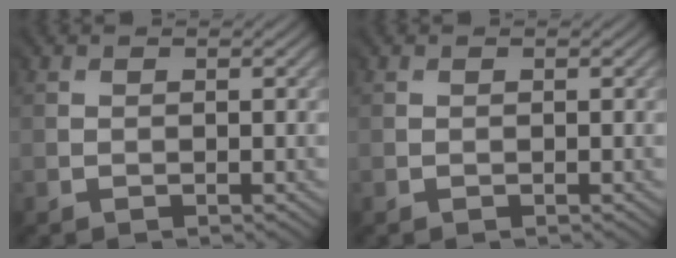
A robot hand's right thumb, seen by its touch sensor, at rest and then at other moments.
{"total": 0.0}